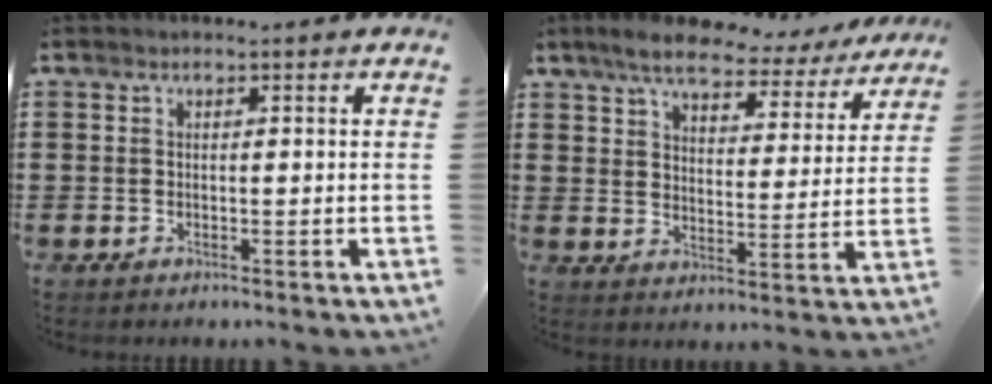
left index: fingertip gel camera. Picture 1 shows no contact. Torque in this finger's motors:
{"motor_torque": [2.14, 0.00, 0.43, 0.07]}